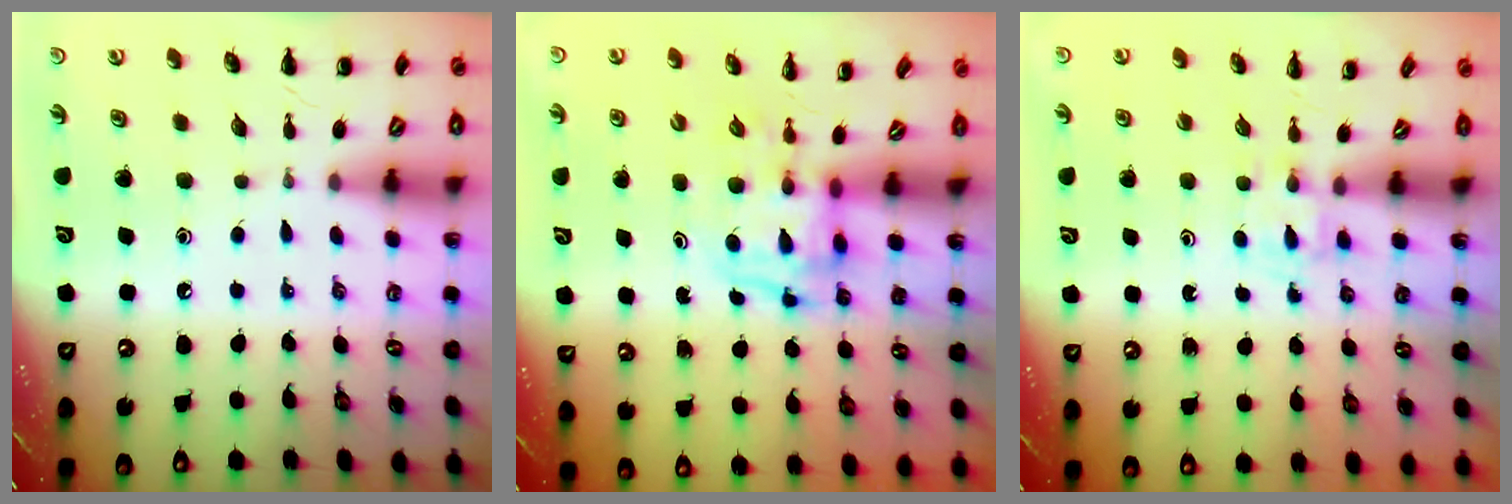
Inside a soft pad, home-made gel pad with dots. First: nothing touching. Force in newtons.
{"total": 3.3, "press": 3.3, "slide": 0.5}
{"total": 2.2, "press": 1.9, "slide": 1.1}